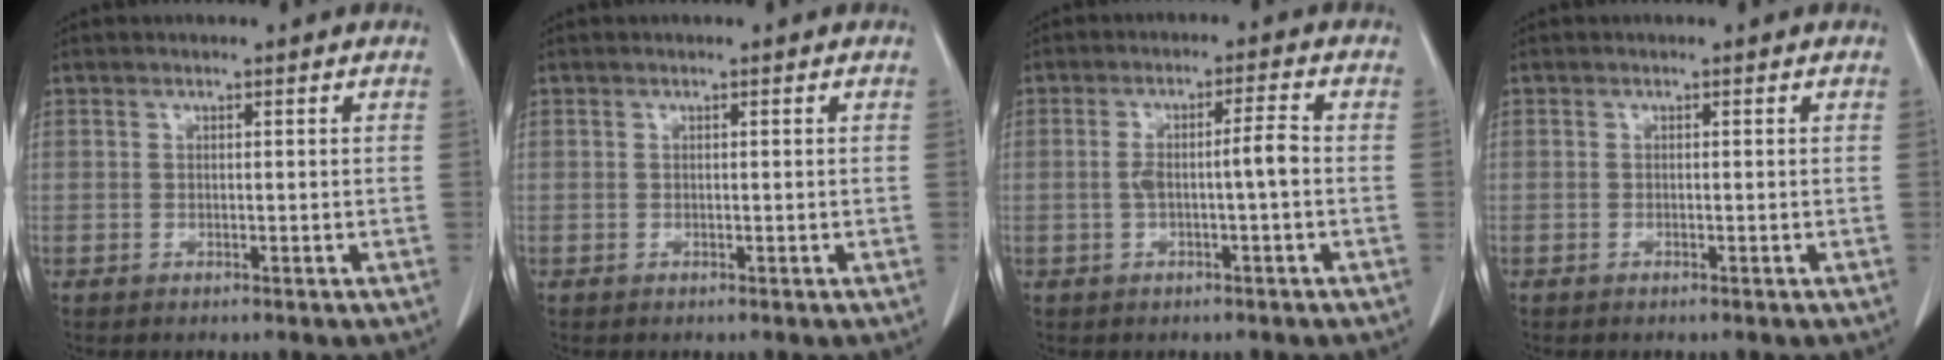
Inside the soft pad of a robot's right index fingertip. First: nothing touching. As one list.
[{"total": 0.0}, {"total": 4.4, "force": [-0.6, 0.3, 4.4], "torque": [-0.080, 0.018, -0.002]}, {"total": 0.0}]